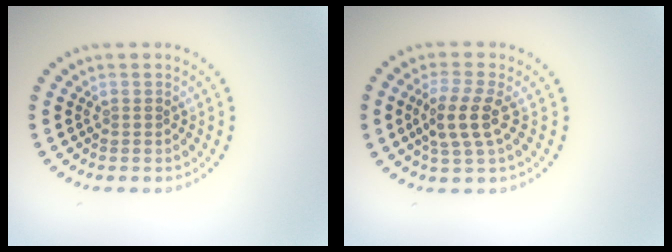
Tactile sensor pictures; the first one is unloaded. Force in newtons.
{"total": 3.3, "press": 2.9, "slide": 1.6}